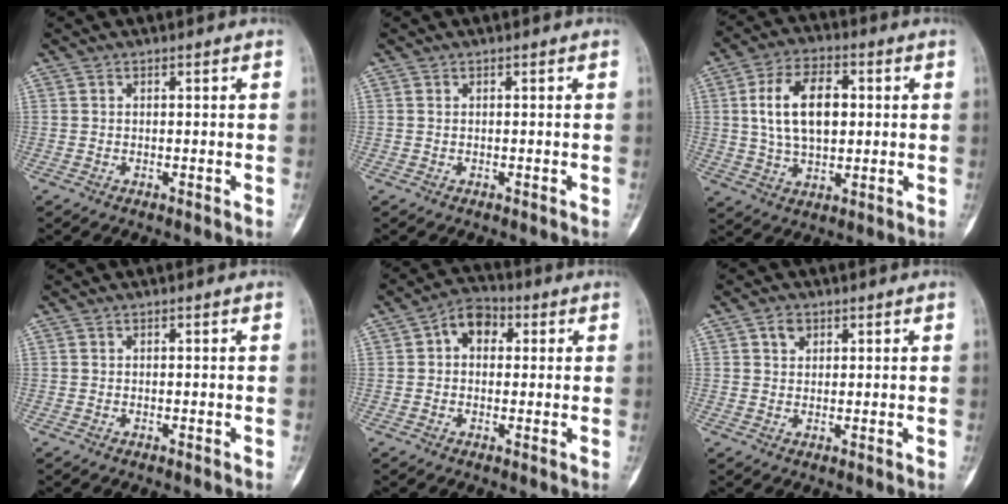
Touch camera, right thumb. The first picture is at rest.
{"total": 0.0}
{"total": 13.0, "force": [1.9, 7.8, 10.3], "torque": [-0.166, 0.007, 0.033]}
{"total": 0.0}
{"total": 6.3, "force": [1.4, 4.6, 4.1], "torque": [-0.042, 0.016, 0.012]}
{"total": 2.5, "force": [1.2, 1.9, 1.1], "torque": [-0.010, -0.003, 0.018]}